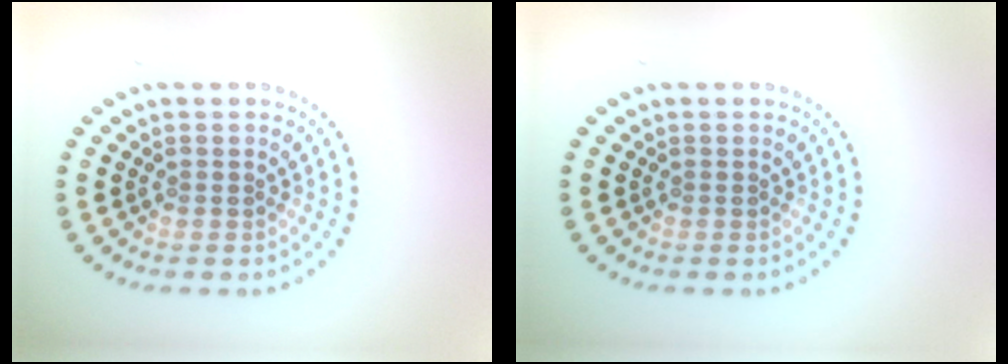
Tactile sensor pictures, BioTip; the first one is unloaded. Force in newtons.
{"total": 0.0}